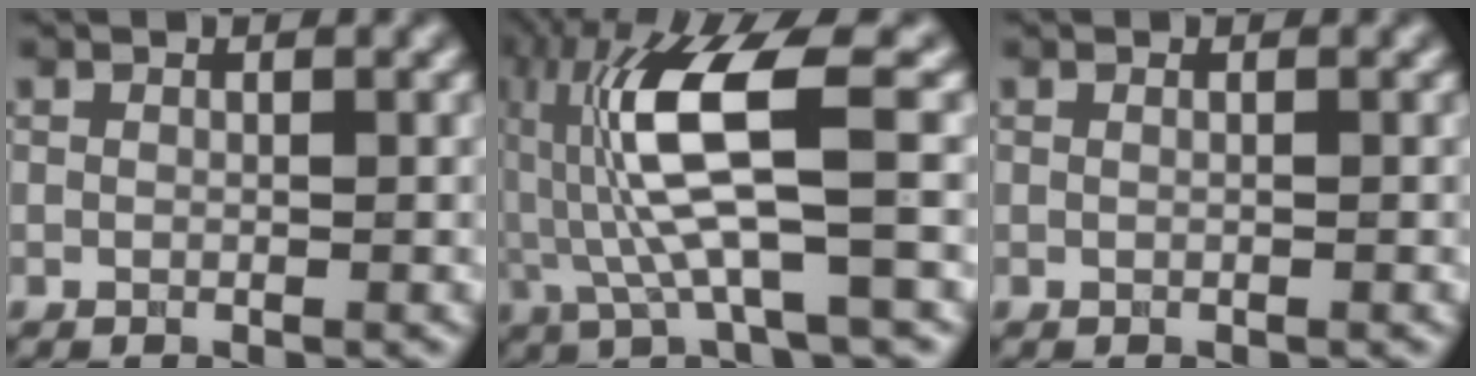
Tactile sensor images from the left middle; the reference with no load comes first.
{"total": 9.0, "force": [0.6, 1.9, 8.8], "torque": [-0.188, 0.006, 0.019]}
{"total": 0.7, "force": [0.2, 0.5, 0.5], "torque": [-0.003, -0.004, -0.008]}